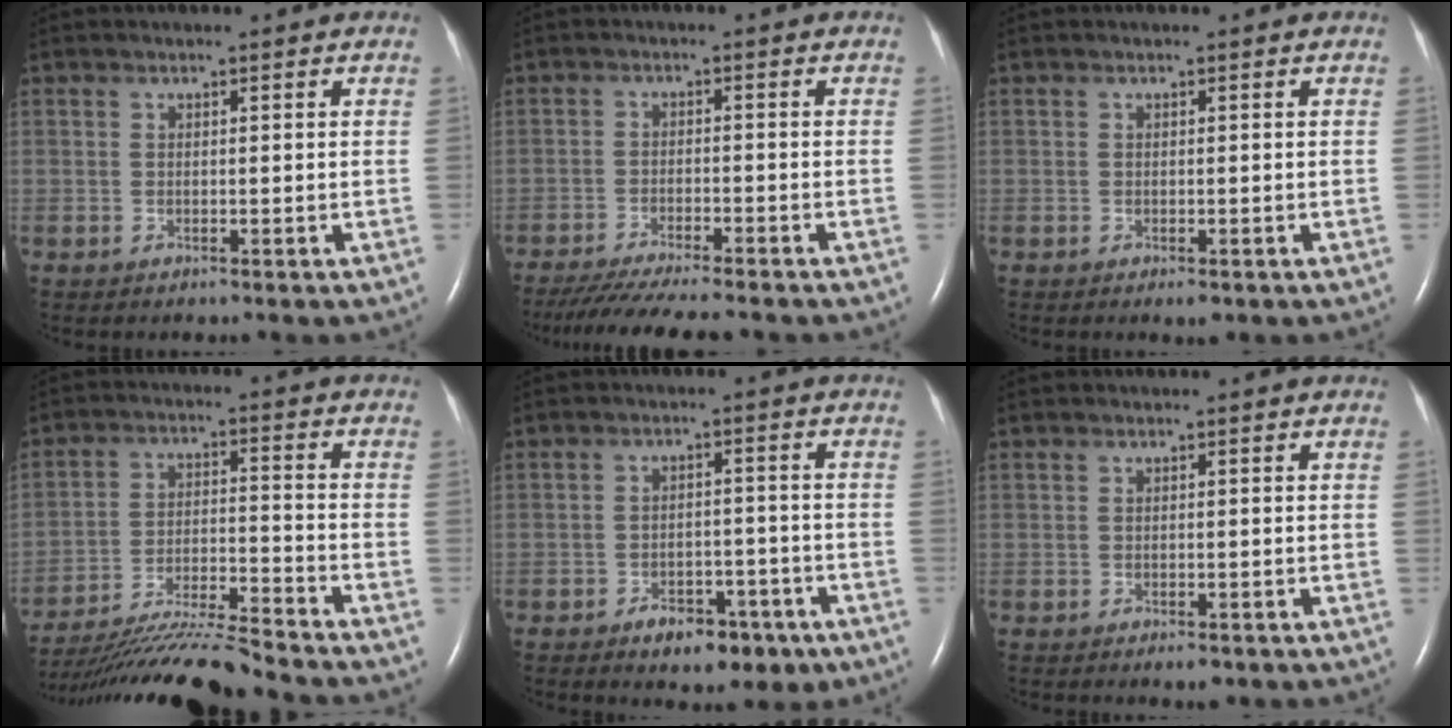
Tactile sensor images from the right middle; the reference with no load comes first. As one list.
[{"total": 11.9, "force": [-10.3, 0.2, 5.8], "torque": [-0.079, -0.027, -0.158]}, {"total": 0.9, "force": [-0.4, 0.3, 0.7], "torque": [-0.008, -0.003, -0.003]}, {"total": 14.2, "force": [-13.3, -1.7, 4.6], "torque": [-0.076, -0.007, -0.230]}, {"total": 7.2, "force": [-4.4, 3.7, 4.3], "torque": [-0.056, 0.008, -0.060]}, {"total": 1.1, "force": [-0.6, 0.4, 0.9], "torque": [-0.010, -0.003, -0.004]}]